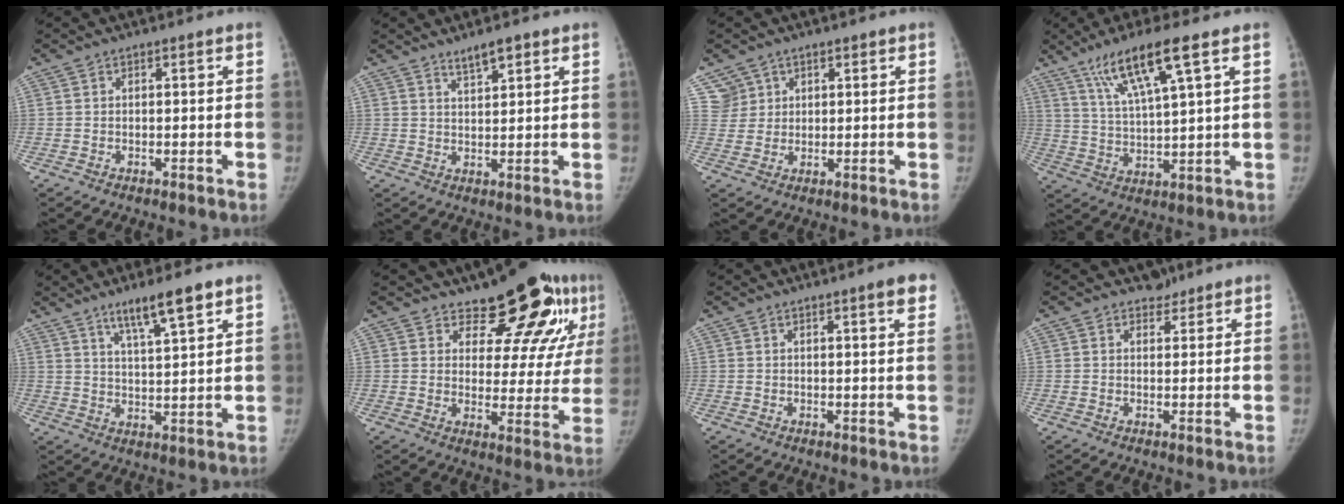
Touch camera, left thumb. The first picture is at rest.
{"total": 3.9, "force": [2.9, 1.0, 2.4], "torque": [-0.034, -0.019, 0.051]}
{"total": 4.1, "force": [2.4, 3.3, -0.4], "torque": [0.040, -0.017, 0.041]}
{"total": 11.8, "force": [6.8, 1.3, 9.6], "torque": [-0.187, -0.020, 0.130]}
{"total": 9.3, "force": [6.1, 1.2, 7.0], "torque": [-0.115, -0.029, 0.109]}
{"total": 16.8, "force": [10.6, 7.5, 10.6], "torque": [-0.087, -0.068, 0.135]}
{"total": 4.0, "force": [2.4, 0.4, 3.2], "torque": [-0.035, -0.009, 0.028]}
{"total": 2.3, "force": [1.9, 1.4, 0.0], "torque": [0.016, -0.011, 0.023]}